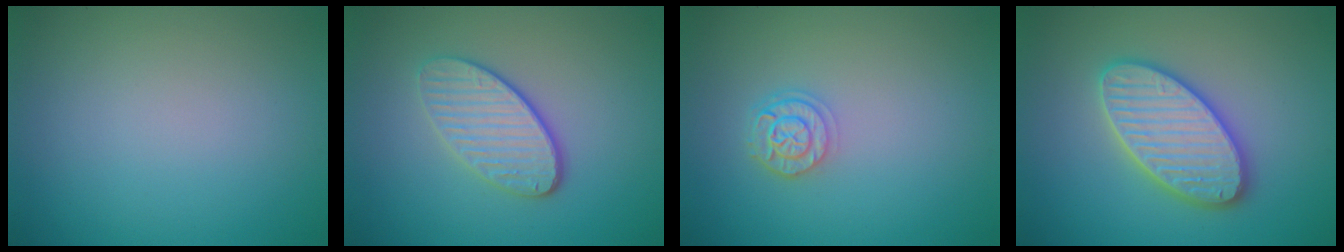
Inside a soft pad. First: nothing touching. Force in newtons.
{"total": 3.7, "press": 3.2, "slide": 1.9}
{"total": 2.5, "press": 2.0, "slide": 1.4}
{"total": 5.8, "press": 5.8, "slide": 0.6}